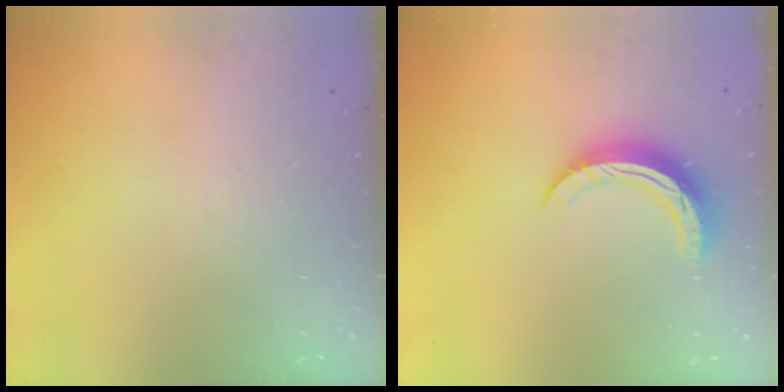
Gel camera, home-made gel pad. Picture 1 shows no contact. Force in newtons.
{"total": 9.9, "press": 9.9, "slide": 0.2}